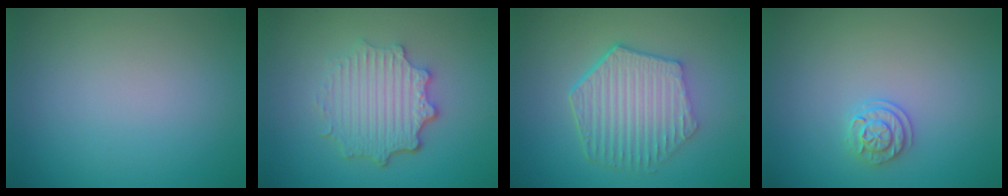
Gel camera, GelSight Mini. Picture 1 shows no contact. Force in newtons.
{"total": 4.8, "press": 3.7, "slide": 3.1}
{"total": 6.4, "press": 4.8, "slide": 4.2}
{"total": 1.9, "press": 1.7, "slide": 0.8}